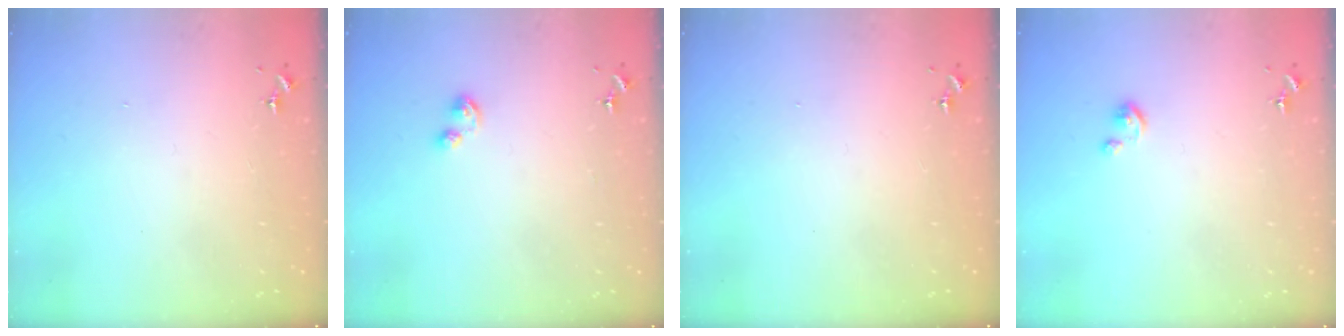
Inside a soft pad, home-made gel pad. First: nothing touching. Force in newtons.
{"total": 3.4, "press": 3.3, "slide": 0.4}
{"total": 0.0}
{"total": 2.5, "press": 2.5, "slide": 0.3}